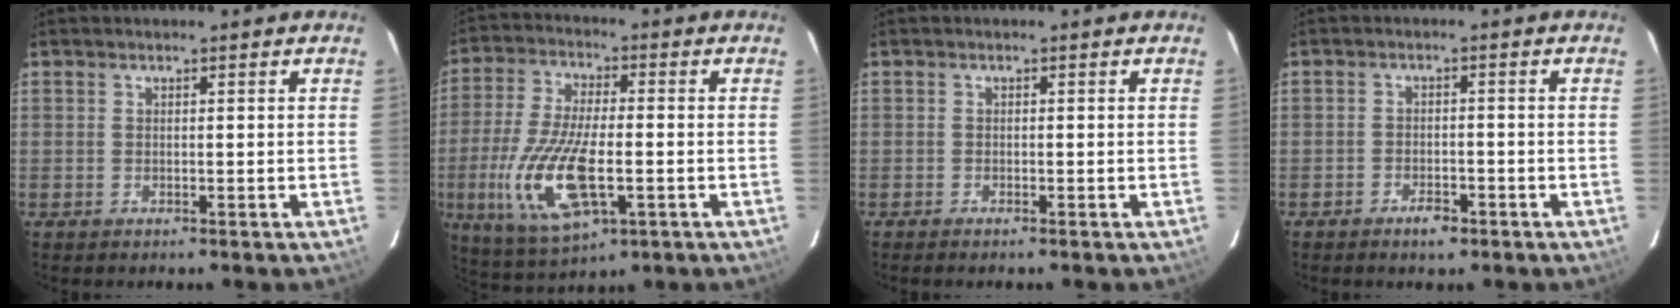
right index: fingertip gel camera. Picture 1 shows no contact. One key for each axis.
{"total": 16.1, "fx": -4.2, "fy": 6.1, "fz": 14.4, "tx": -0.304, "ty": -0.021, "tz": -0.073}
{"total": 0.9, "fx": -0.8, "fy": 0.1, "fz": 0.4, "tx": -0.009, "ty": -0.002, "tz": -0.015}
{"total": 3.5, "fx": -2.5, "fy": 1.7, "fz": 1.8, "tx": -0.043, "ty": 0.003, "tz": -0.040}